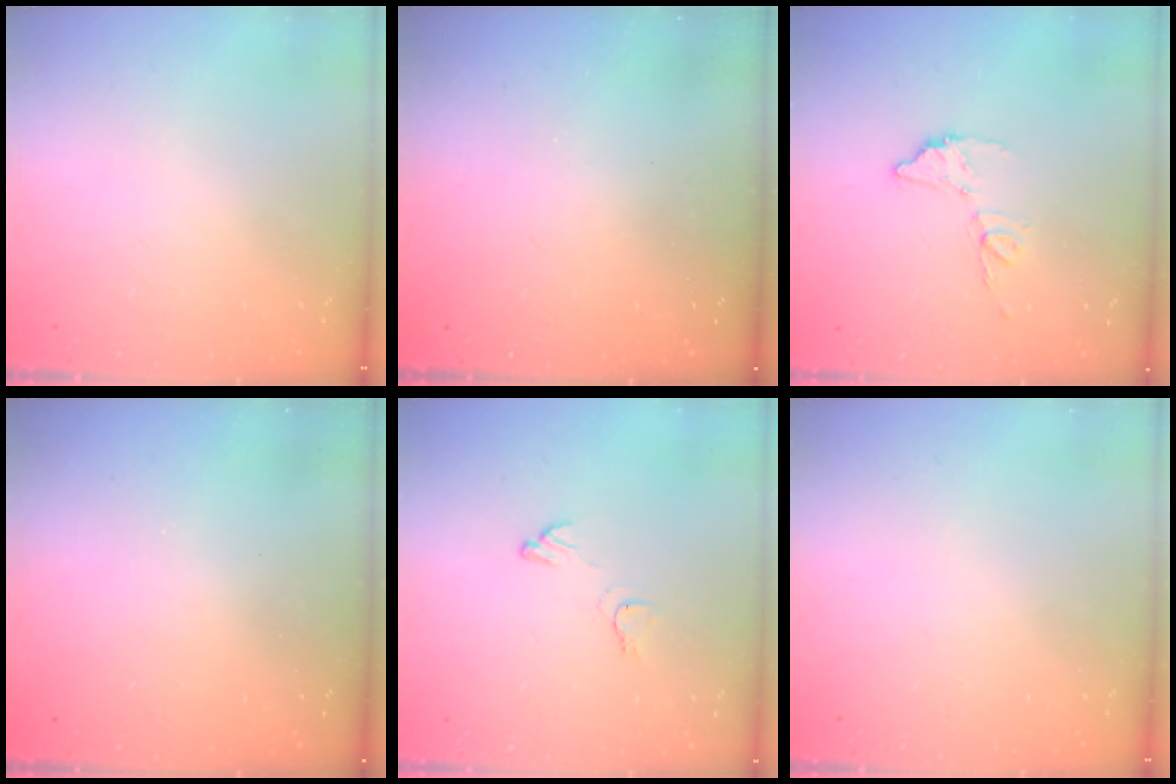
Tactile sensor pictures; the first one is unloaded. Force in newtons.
{"total": 2.8, "press": 2.8, "slide": 0.3}
{"total": 8.6, "press": 8.6, "slide": 0.2}
{"total": 3.1, "press": 3.1, "slide": 0.1}
{"total": 5.7, "press": 5.7, "slide": 0.4}
{"total": 0.0}